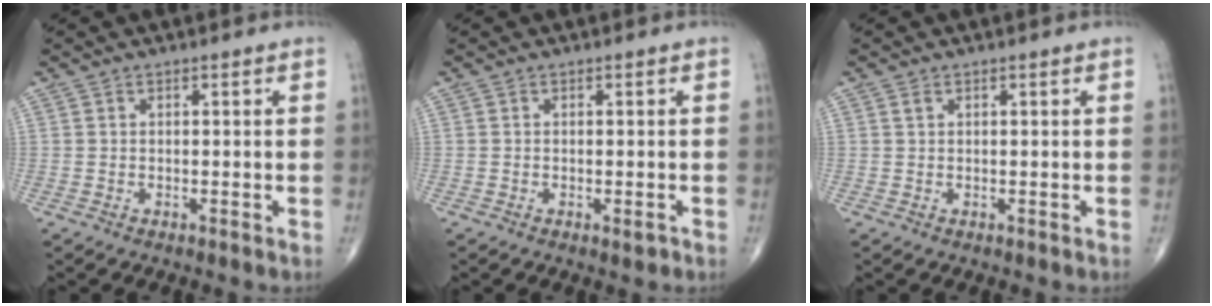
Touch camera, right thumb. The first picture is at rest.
{"total": 1.2, "force": [-0.5, 0.4, 0.9], "torque": [-0.011, -0.002, -0.007]}
{"total": 0.7, "force": [0.4, 0.4, 0.4], "torque": [-0.007, 0.003, 0.007]}